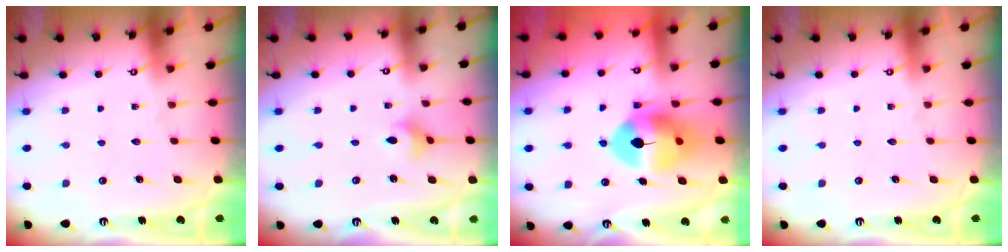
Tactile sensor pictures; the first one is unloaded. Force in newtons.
{"total": 3.5, "press": 3.4, "slide": 0.6}
{"total": 11.6, "press": 11.4, "slide": 1.9}
{"total": 0.0}